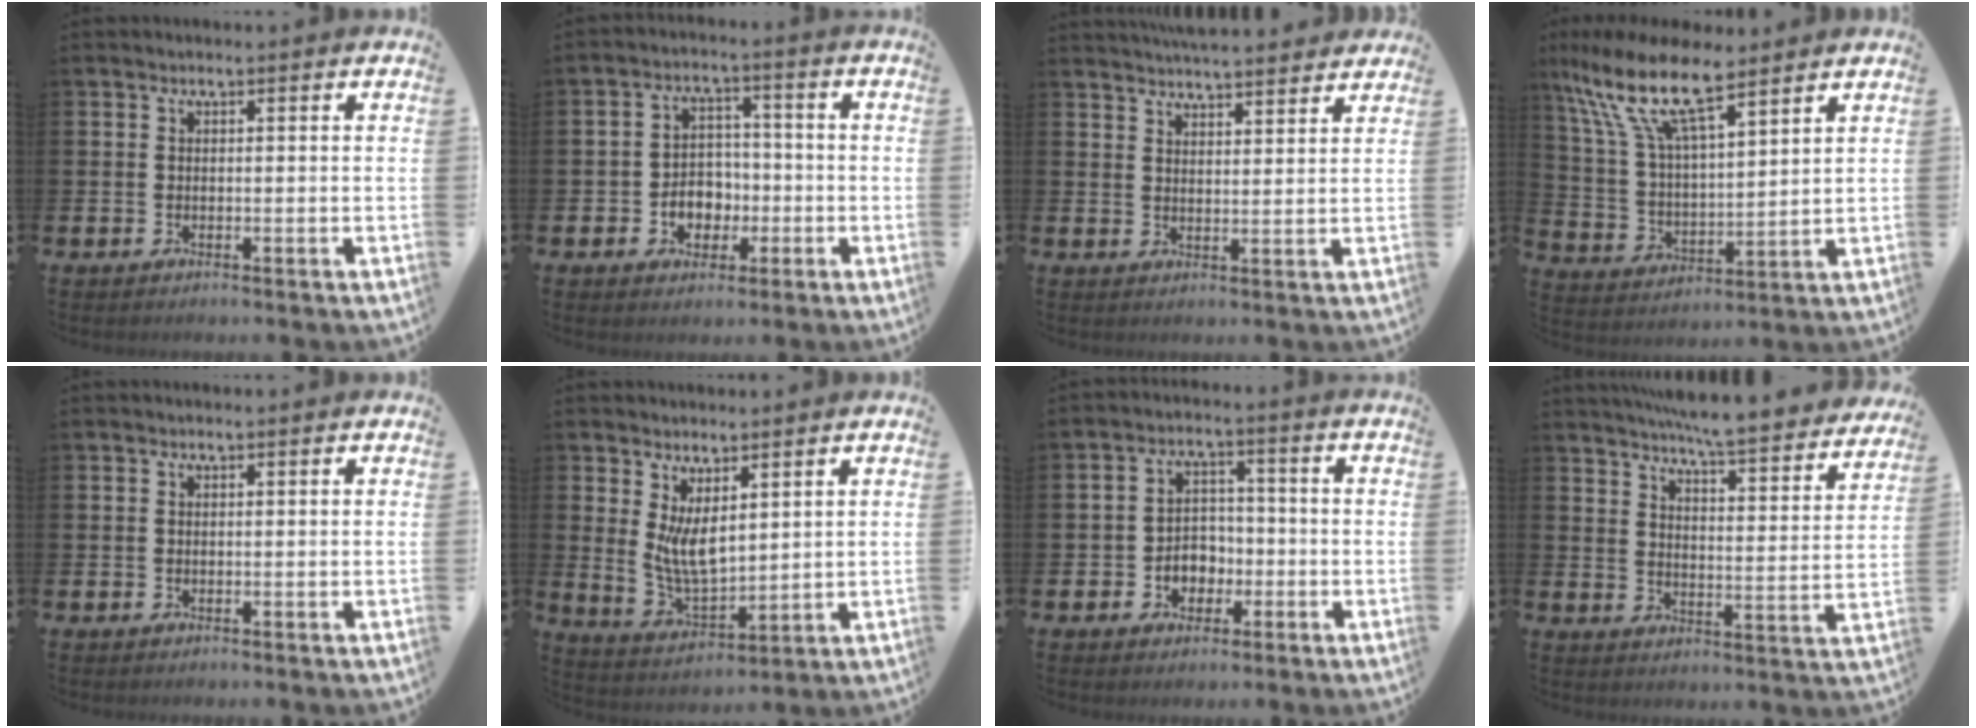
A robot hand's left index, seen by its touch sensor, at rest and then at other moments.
{"total": 4.5, "force": [-1.3, 3.9, 1.8], "torque": [-0.036, 0.005, -0.031]}
{"total": 4.6, "force": [4.6, 0.0, 0.2], "torque": [-0.012, -0.024, 0.083]}
{"total": 12.3, "force": [9.2, 3.7, 7.2], "torque": [-0.176, -0.034, 0.162]}
{"total": 0.0}
{"total": 5.9, "force": [3.1, 2.6, 4.3], "torque": [-0.074, -0.028, 0.053]}
{"total": 3.8, "force": [-1.3, 3.3, 1.4], "torque": [-0.027, 0.003, -0.034]}
{"total": 7.1, "force": [6.8, -0.2, 2.3], "torque": [-0.064, -0.053, 0.115]}